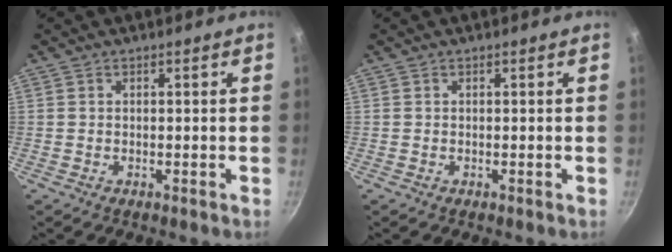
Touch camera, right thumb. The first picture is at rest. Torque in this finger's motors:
{"motor_torque": [-0.02, 0.01, 0.00, 0.00, 0.00]}